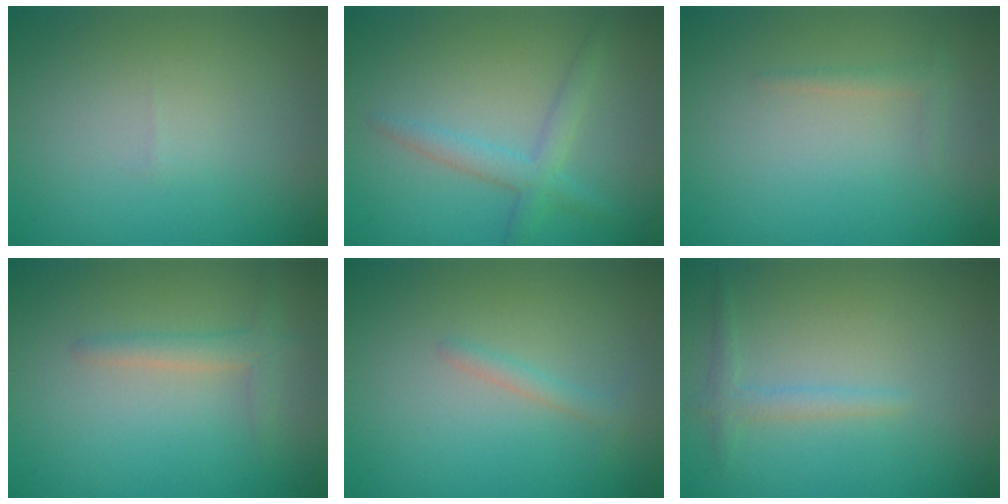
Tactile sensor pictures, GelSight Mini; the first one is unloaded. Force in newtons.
{"total": 2.5, "press": 2.5, "slide": 0.1}
{"total": 0.8, "press": 0.8, "slide": 0.0}
{"total": 1.9, "press": 1.9, "slide": 0.2}
{"total": 1.1, "press": 1.1, "slide": 0.1}
{"total": 1.5, "press": 1.5, "slide": 0.2}